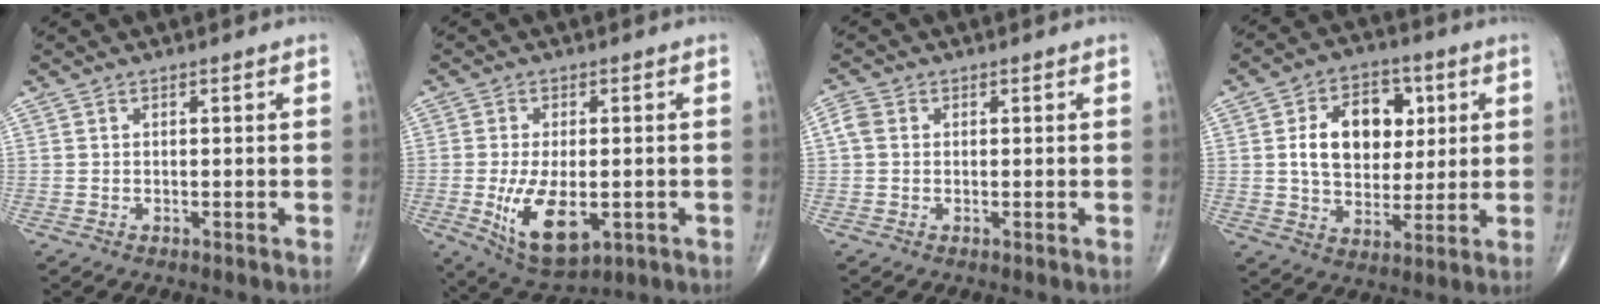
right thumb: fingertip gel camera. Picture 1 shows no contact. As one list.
[{"total": 11.5, "force": [-2.6, 5.6, 9.6], "torque": [-0.167, -0.015, -0.030]}, {"total": 2.4, "force": [0.3, 2.0, 1.3], "torque": [-0.033, 0.009, 0.001]}, {"total": 14.3, "force": [3.0, 10.0, 9.9], "torque": [-0.115, 0.000, 0.050]}]